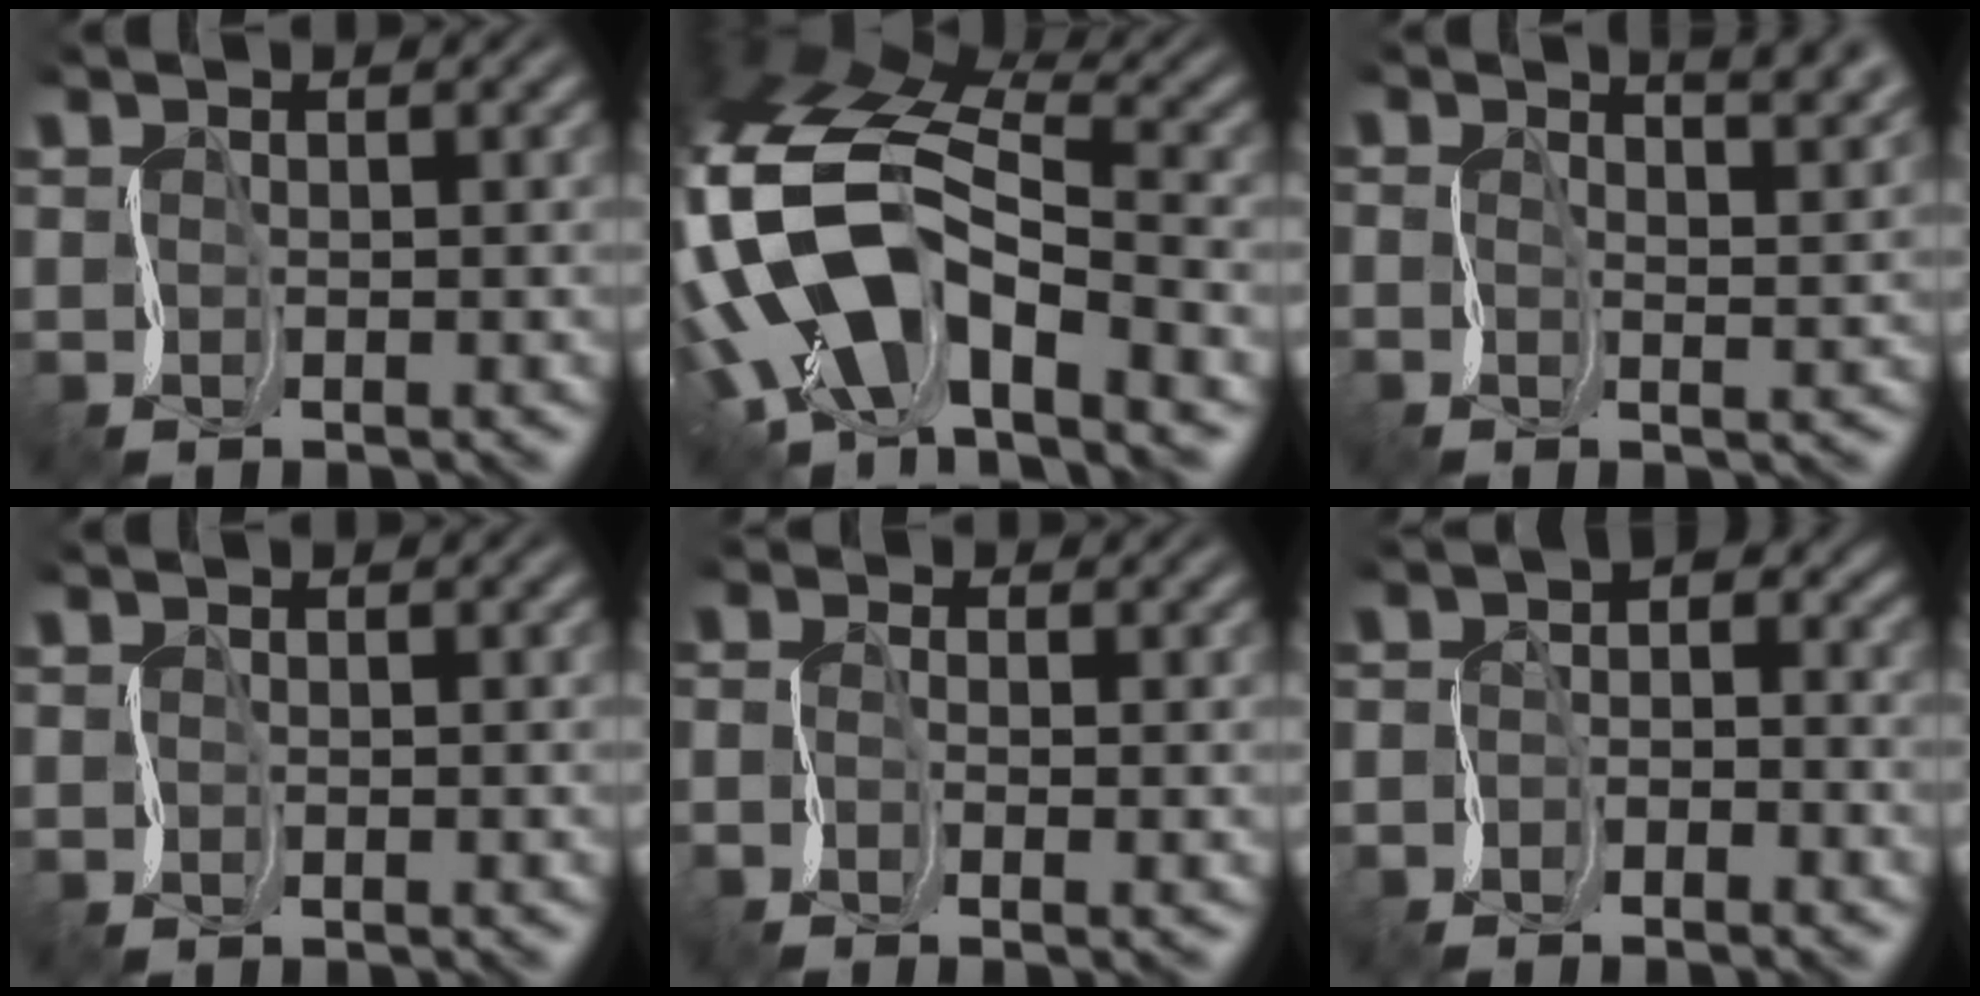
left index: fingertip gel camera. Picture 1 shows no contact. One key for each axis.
{"total": 11.8, "fx": -4.5, "fy": 6.6, "fz": 8.7, "tx": -0.178, "ty": 0.011, "tz": -0.082}
{"total": 5.7, "fx": 3.1, "fy": 2.1, "fz": 4.2, "tx": -0.047, "ty": 0.027, "tz": 0.024}
{"total": 0.0}
{"total": 2.8, "fx": -1.8, "fy": 1.0, "fz": 1.9, "tx": -0.035, "ty": -0.010, "tz": -0.027}
{"total": 2.8, "fx": -1.6, "fy": 1.5, "fz": 1.9, "tx": -0.036, "ty": 0.005, "tz": -0.031}